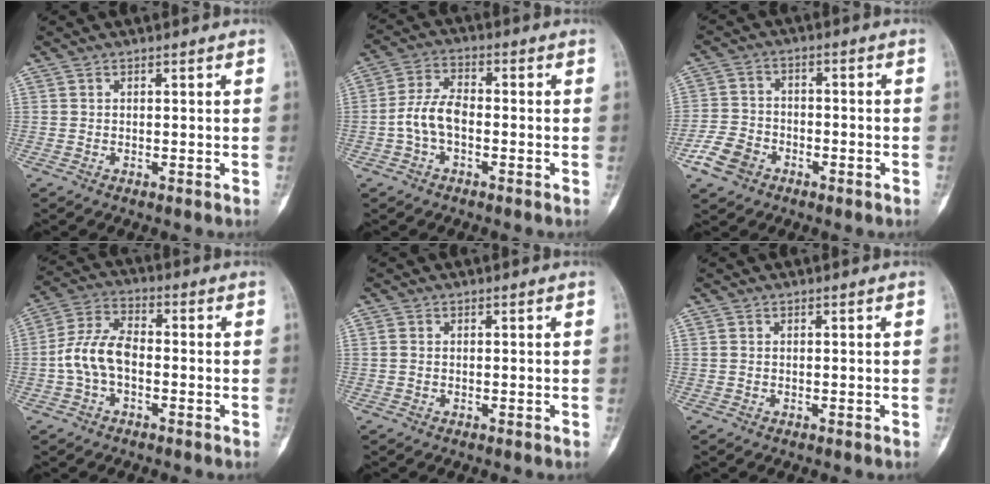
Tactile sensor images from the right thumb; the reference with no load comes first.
{"total": 6.8, "force": [-1.6, 3.8, 5.5], "torque": [-0.112, 0.024, -0.037]}
{"total": 7.1, "force": [-3.8, 5.1, 3.2], "torque": [-0.052, 0.026, -0.071]}
{"total": 8.9, "force": [-1.6, 5.2, 7.1], "torque": [-0.144, 0.031, -0.039]}
{"total": 1.1, "force": [0.0, 0.9, 0.7], "torque": [-0.016, 0.000, 0.001]}
{"total": 0.5, "force": [0.0, 0.4, 0.3], "torque": [-0.008, 0.001, 0.001]}